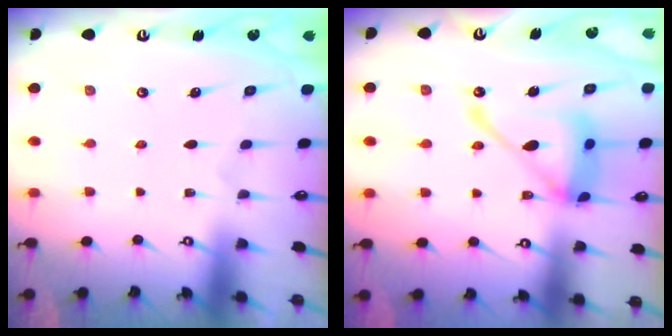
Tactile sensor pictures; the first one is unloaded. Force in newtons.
{"total": 16.8, "press": 16.7, "slide": 1.6}